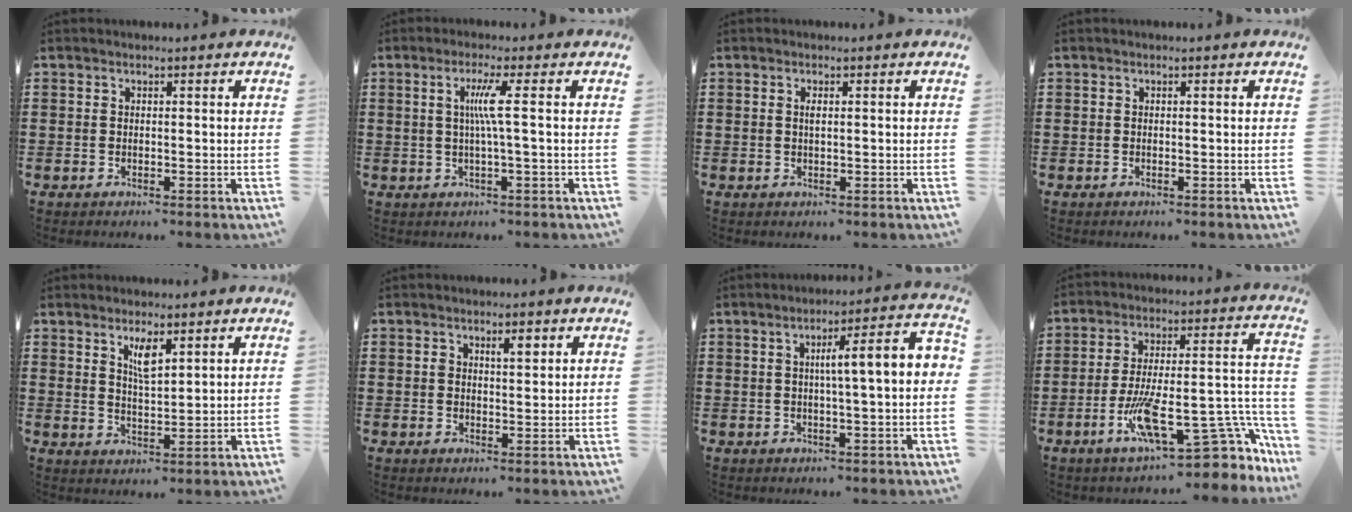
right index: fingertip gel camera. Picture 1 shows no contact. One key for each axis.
{"total": 4.4, "fx": 0.4, "fy": -0.6, "fz": 4.4, "tx": -0.084, "ty": -0.006, "tz": 0.000}
{"total": 0.9, "fx": 0.2, "fy": 0.2, "fz": 0.9, "tx": -0.018, "ty": 0.001, "tz": 0.003}
{"total": 0.0}
{"total": 3.8, "fx": 2.2, "fy": 1.0, "fz": 2.9, "tx": -0.054, "ty": 0.001, "tz": 0.037}
{"total": 2.4, "fx": 1.0, "fy": 1.0, "fz": 1.9, "tx": -0.031, "ty": 0.002, "tz": 0.014}
{"total": 6.6, "fx": 0.3, "fy": 0.4, "fz": 6.5, "tx": -0.105, "ty": -0.007, "tz": -0.006}
{"total": 17.8, "fx": -7.8, "fy": 6.0, "fz": 14.9, "tx": -0.226, "ty": 0.012, "tz": -0.121}